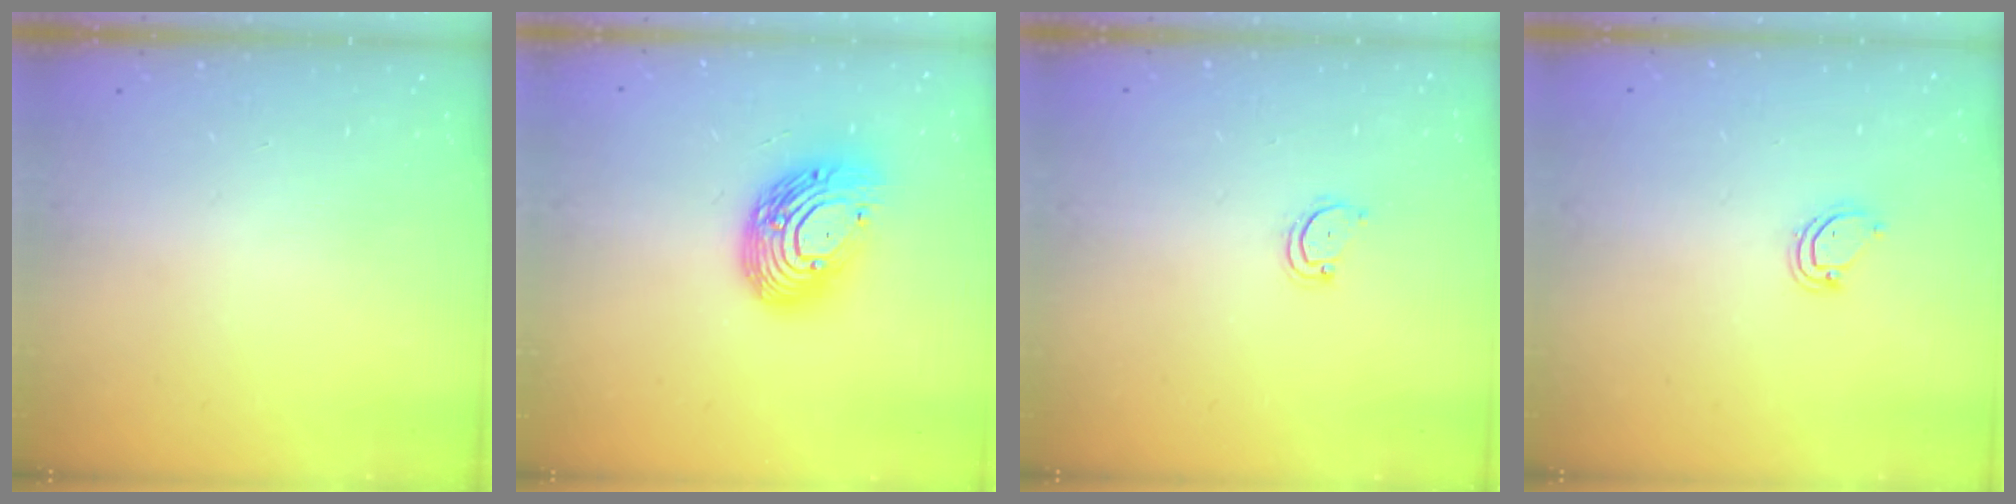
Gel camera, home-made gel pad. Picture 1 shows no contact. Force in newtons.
{"total": 16.4, "press": 16.4, "slide": 1.2}
{"total": 2.8, "press": 2.8, "slide": 0.3}
{"total": 3.1, "press": 3.1, "slide": 0.2}